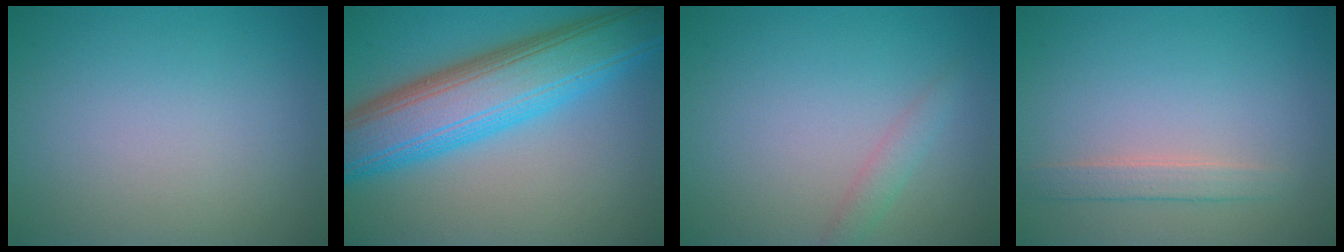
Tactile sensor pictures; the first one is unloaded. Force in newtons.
{"total": 10.7, "press": 10.7, "slide": 0.3}
{"total": 1.3, "press": 1.3, "slide": 0.1}
{"total": 1.7, "press": 1.7, "slide": 0.0}